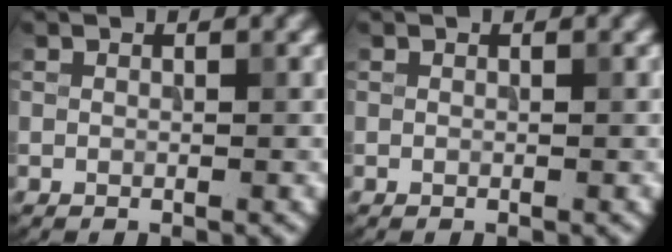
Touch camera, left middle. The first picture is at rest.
{"total": 0.0}